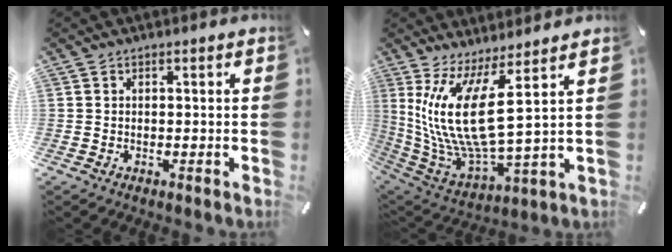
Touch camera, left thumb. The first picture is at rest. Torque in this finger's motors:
{"motor_torque": [2.39, 2.50, 1.46, -1.31, 0.53]}